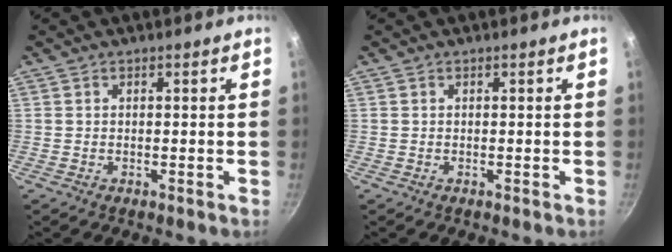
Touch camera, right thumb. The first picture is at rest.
{"total": 0.0}